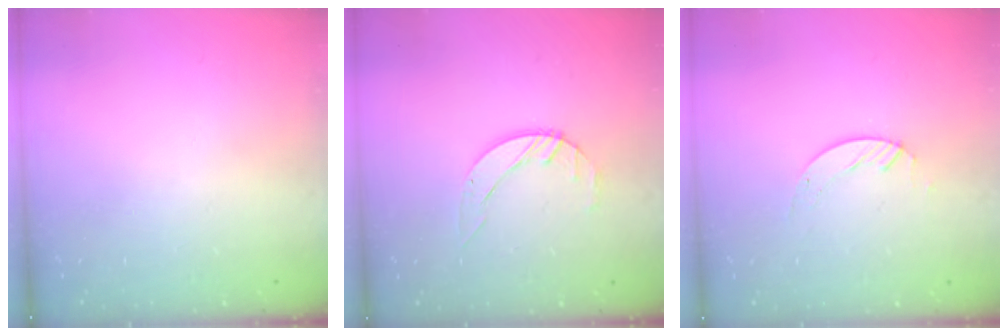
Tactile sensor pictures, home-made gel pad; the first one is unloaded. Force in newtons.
{"total": 2.7, "press": 2.7, "slide": 0.3}
{"total": 2.7, "press": 2.7, "slide": 0.2}